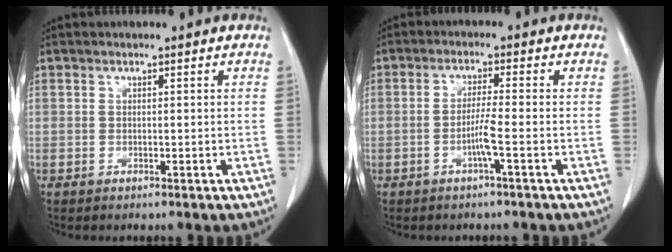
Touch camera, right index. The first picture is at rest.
{"total": 3.5, "force": [-1.4, -0.6, 3.2], "torque": [-0.064, -0.001, -0.029]}